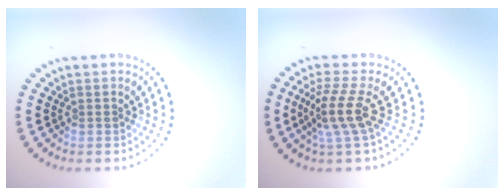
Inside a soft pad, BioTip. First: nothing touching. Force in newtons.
{"total": 3.3, "press": 2.7, "slide": 1.9}